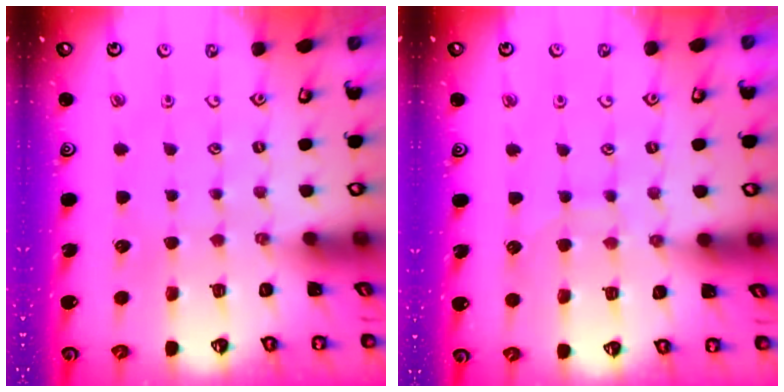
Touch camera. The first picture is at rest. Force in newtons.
{"total": 7.6, "press": 7.6, "slide": 0.6}